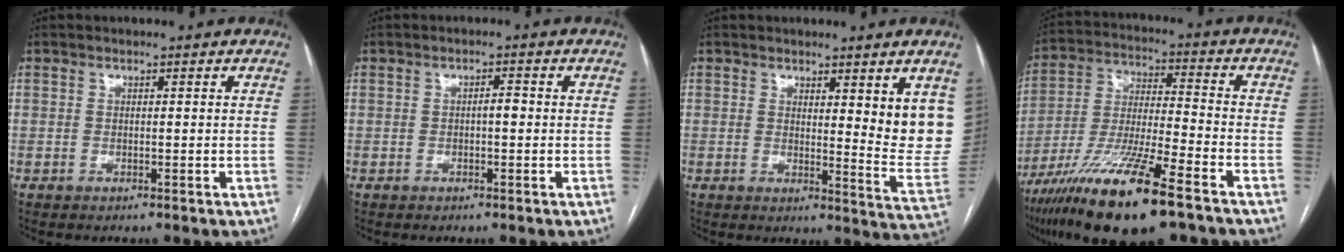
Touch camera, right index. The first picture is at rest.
{"total": 1.5, "force": [-0.2, 0.4, 1.4], "torque": [-0.021, 0.004, -0.004]}
{"total": 9.4, "force": [3.9, 1.3, 8.4], "torque": [-0.091, -0.035, 0.049]}
{"total": 18.4, "force": [-11.7, 1.8, 14.0], "torque": [-0.277, -0.041, -0.212]}